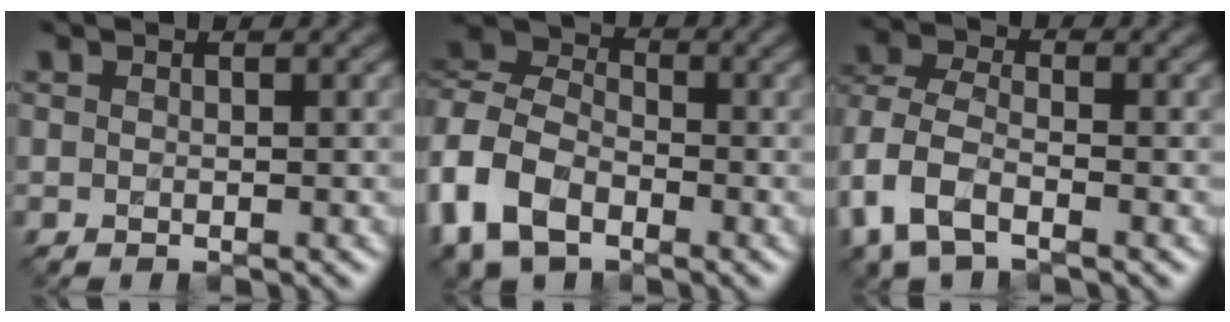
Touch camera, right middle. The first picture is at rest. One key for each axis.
{"total": 9.8, "fx": -4.6, "fy": 6.5, "fz": 5.6, "tx": -0.131, "ty": -0.016, "tz": -0.105}
{"total": 5.5, "fx": -2.4, "fy": 3.2, "fz": 3.8, "tx": -0.095, "ty": -0.005, "tz": -0.061}